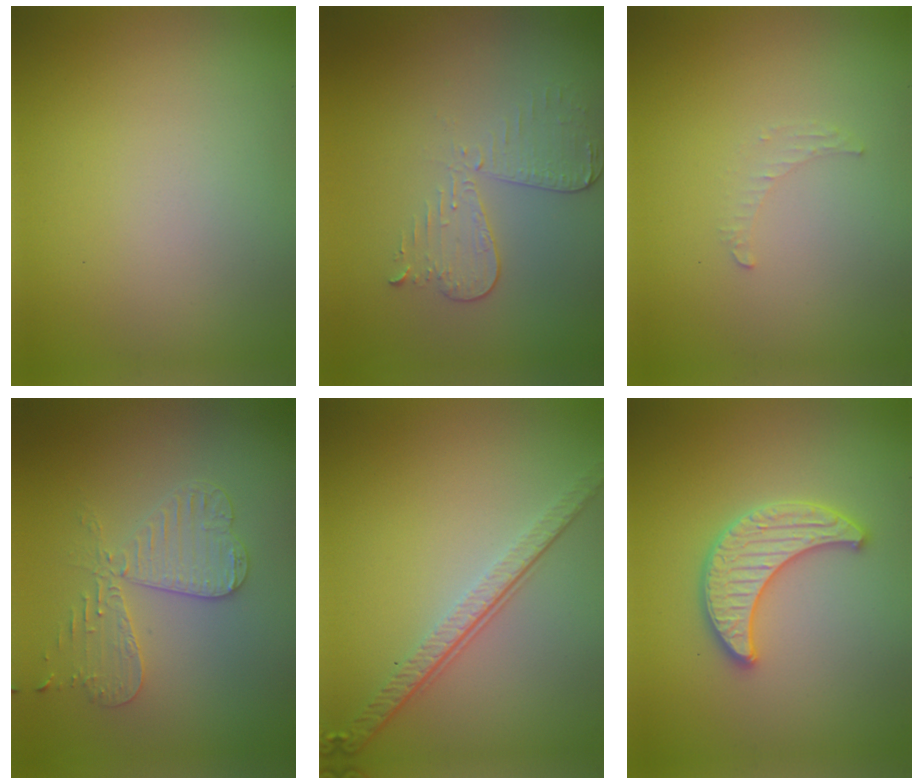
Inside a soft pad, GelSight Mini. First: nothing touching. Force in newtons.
{"total": 2.9, "press": 2.6, "slide": 1.4}
{"total": 0.8, "press": 0.8, "slide": 0.3}
{"total": 3.5, "press": 3.4, "slide": 0.5}
{"total": 4.0, "press": 2.7, "slide": 2.9}
{"total": 3.6, "press": 3.5, "slide": 0.7}